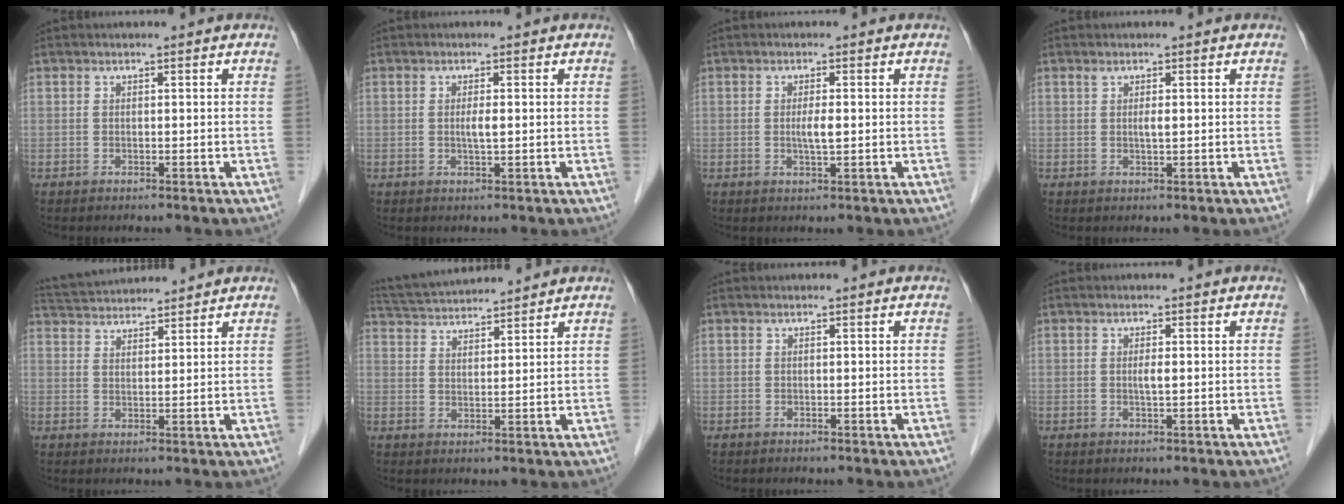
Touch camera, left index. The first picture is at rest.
{"total": 1.8, "force": [-0.1, 0.2, 1.7], "torque": [-0.035, -0.001, 0.000]}
{"total": 2.3, "force": [-0.1, 0.3, 2.3], "torque": [-0.046, -0.002, -0.001]}
{"total": 1.2, "force": [0.2, 0.2, 1.1], "torque": [-0.023, 0.003, 0.005]}
{"total": 8.4, "force": [8.2, 0.5, 1.9], "torque": [-0.043, 0.032, 0.136]}
{"total": 9.2, "force": [8.9, 0.2, 2.4], "torque": [-0.055, 0.028, 0.151]}
{"total": 0.0}
{"total": 1.4, "force": [0.0, 0.2, 1.4], "torque": [-0.027, -0.001, 0.000]}